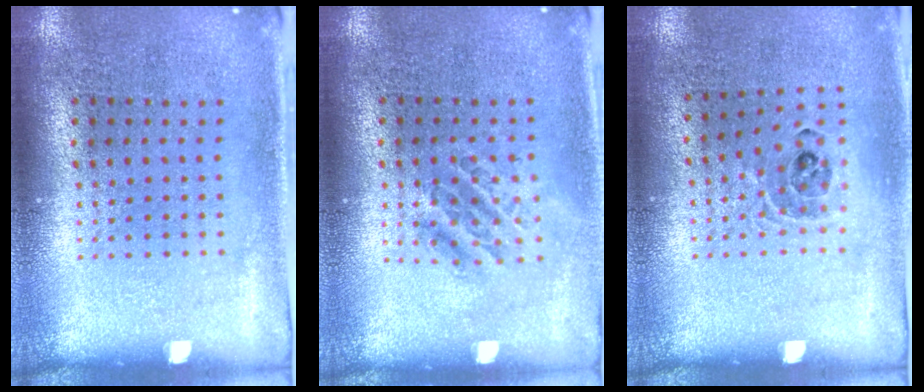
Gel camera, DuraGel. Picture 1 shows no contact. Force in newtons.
{"total": 1.2, "press": 1.1, "slide": 0.4}
{"total": 0.9, "press": 0.9, "slide": 0.1}